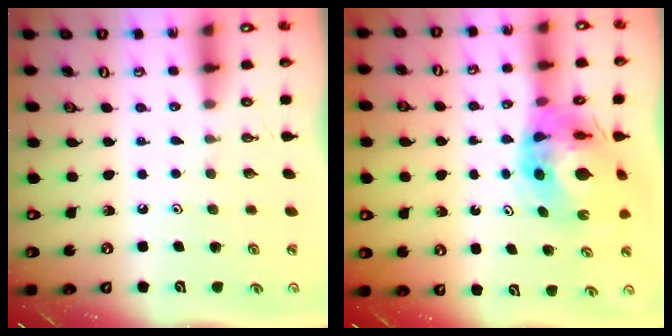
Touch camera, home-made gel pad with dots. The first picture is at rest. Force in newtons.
{"total": 10.9, "press": 10.8, "slide": 1.2}